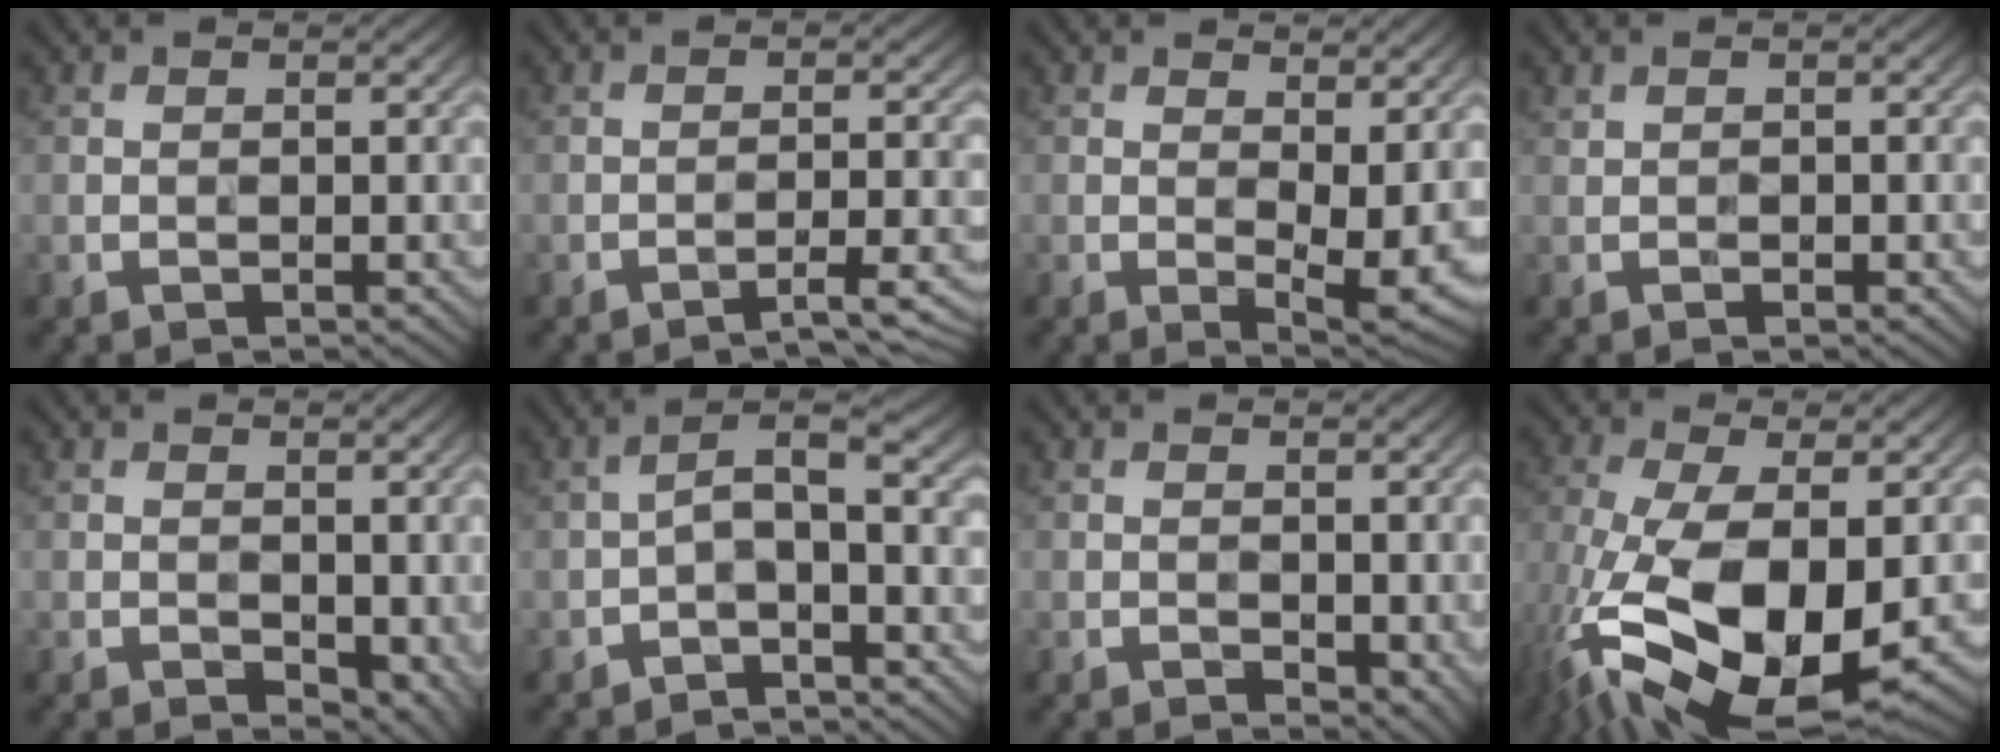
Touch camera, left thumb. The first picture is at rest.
{"total": 3.8, "force": [-3.0, 0.1, 2.4], "torque": [-0.038, 0.019, -0.049]}
{"total": 5.4, "force": [1.4, 2.0, 4.9], "torque": [-0.079, -0.005, 0.024]}
{"total": 0.7, "force": [-0.1, 0.3, 0.6], "torque": [-0.014, 0.007, -0.002]}
{"total": 3.3, "force": [0.1, 2.0, 2.6], "torque": [-0.041, -0.008, 0.004]}
{"total": 3.5, "force": [-1.4, 1.0, 3.0], "torque": [-0.060, 0.016, -0.033]}
{"total": 2.2, "force": [0.1, 1.3, 1.8], "torque": [-0.030, -0.006, 0.005]}
{"total": 16.5, "force": [-5.1, 7.5, 13.8], "torque": [-0.313, -0.038, -0.076]}